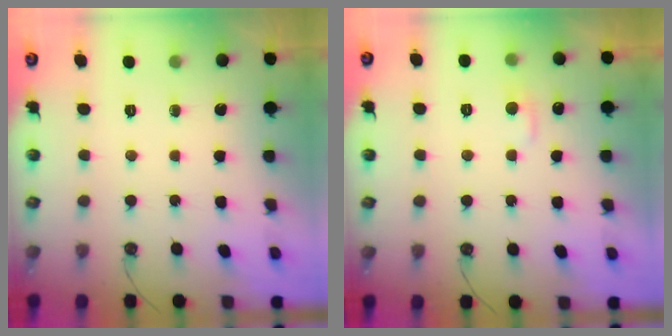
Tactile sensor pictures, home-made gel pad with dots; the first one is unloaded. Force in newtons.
{"total": 2.5, "press": 2.5, "slide": 0.5}